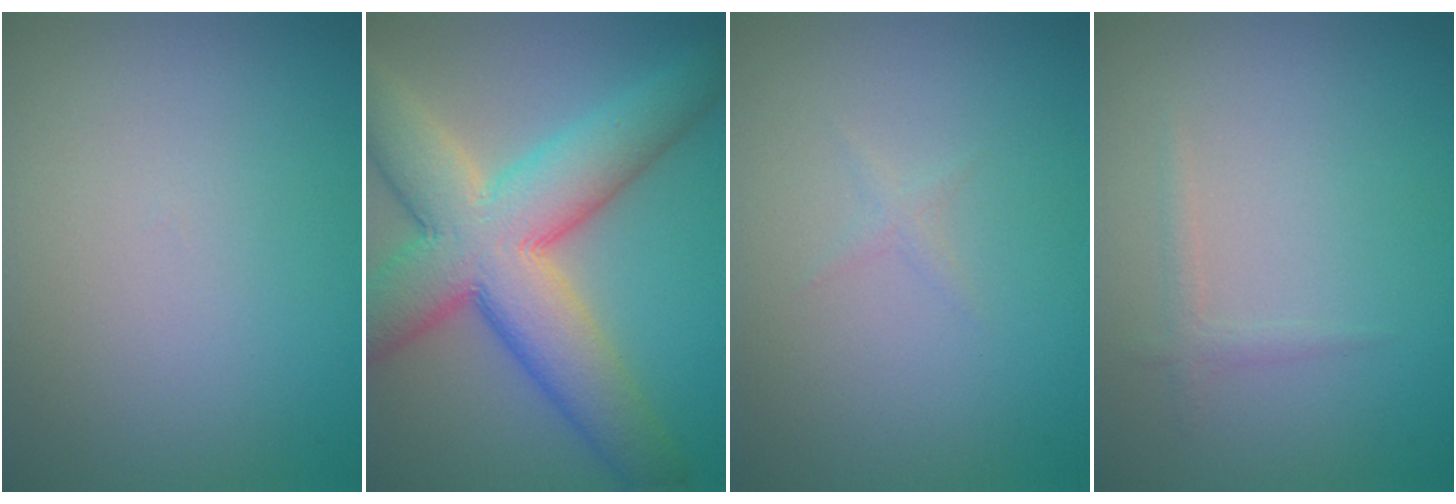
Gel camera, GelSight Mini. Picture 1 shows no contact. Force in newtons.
{"total": 11.5, "press": 11.5, "slide": 0.5}
{"total": 0.6, "press": 0.6, "slide": 0.0}
{"total": 0.9, "press": 0.9, "slide": 0.0}